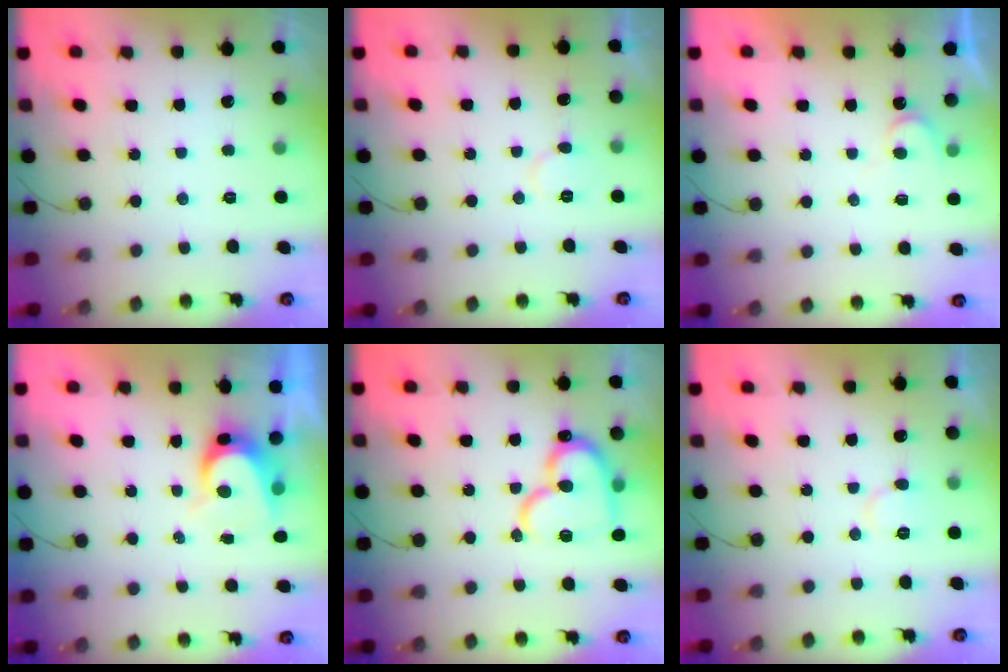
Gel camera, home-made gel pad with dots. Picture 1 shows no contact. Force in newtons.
{"total": 6.1, "press": 6.1, "slide": 0.5}
{"total": 5.1, "press": 5.0, "slide": 0.3}
{"total": 7.1, "press": 7.1, "slide": 0.7}
{"total": 17.9, "press": 17.8, "slide": 1.4}
{"total": 5.8, "press": 5.8, "slide": 0.5}